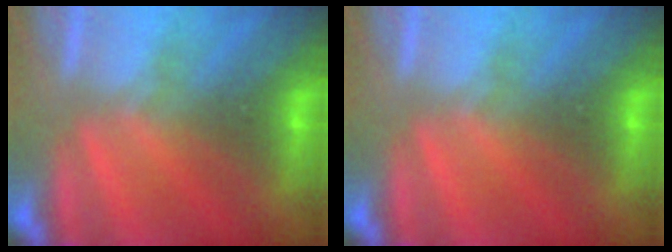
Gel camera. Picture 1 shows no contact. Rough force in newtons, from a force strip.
{"total": 0.0}